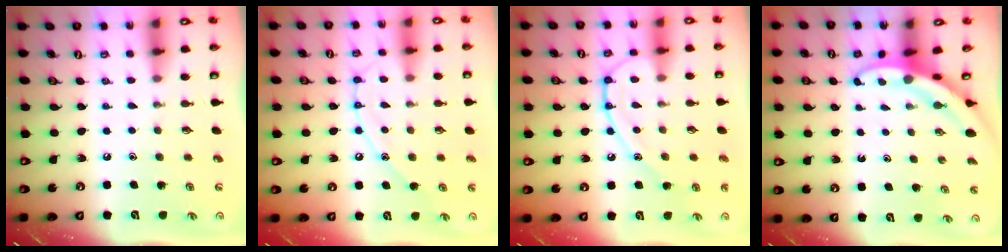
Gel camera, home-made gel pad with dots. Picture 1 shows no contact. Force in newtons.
{"total": 10.7, "press": 10.7, "slide": 1.0}
{"total": 10.8, "press": 10.8, "slide": 0.4}
{"total": 3.3, "press": 3.3, "slide": 0.2}